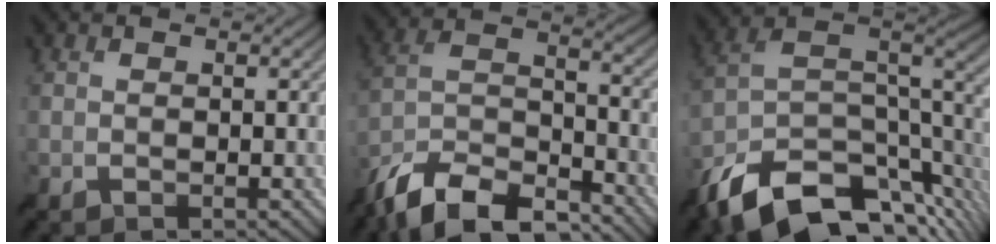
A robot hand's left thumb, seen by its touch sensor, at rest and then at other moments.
{"total": 14.3, "force": [-11.6, 4.8, 7.0], "torque": [-0.163, 0.003, -0.209]}
{"total": 14.6, "force": [-8.6, 6.9, 9.7], "torque": [-0.220, -0.012, -0.141]}